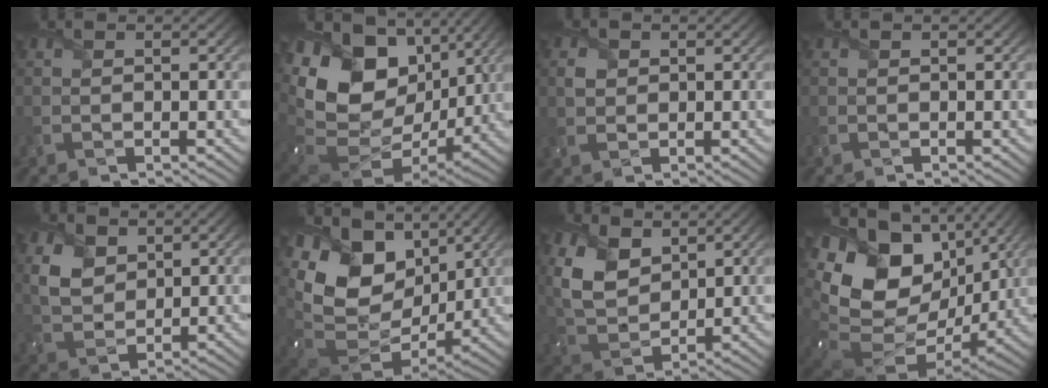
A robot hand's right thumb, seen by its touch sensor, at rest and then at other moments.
{"total": 18.1, "force": [4.5, 12.7, 12.2], "torque": [-0.271, -0.021, 0.103]}
{"total": 2.0, "force": [0.6, 1.7, 0.9], "torque": [-0.024, -0.003, 0.011]}
{"total": 0.0}
{"total": 6.0, "force": [2.6, 4.1, 3.5], "torque": [-0.101, -0.005, 0.053]}
{"total": 16.9, "force": [4.8, 12.1, 10.9], "torque": [-0.242, -0.015, 0.113]}
{"total": 9.2, "force": [4.1, 5.9, 5.7], "torque": [-0.155, -0.002, 0.077]}
{"total": 20.3, "force": [4.2, 13.9, 14.1], "torque": [-0.285, -0.037, 0.125]}